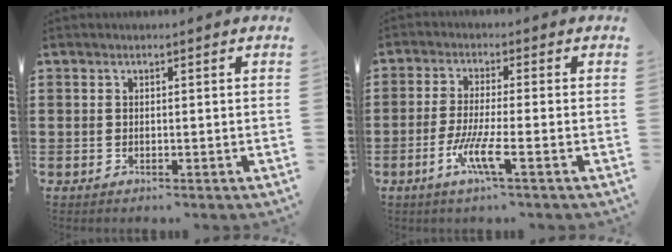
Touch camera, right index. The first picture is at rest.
{"total": 6.0, "force": [-2.8, 0.2, 5.3], "torque": [-0.114, -0.016, -0.057]}